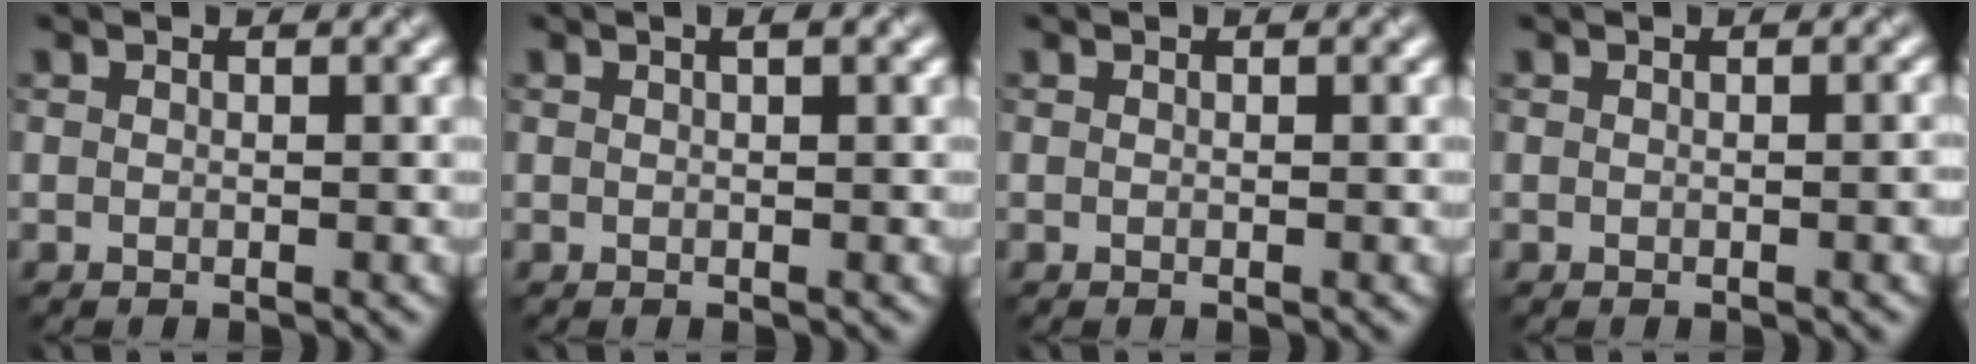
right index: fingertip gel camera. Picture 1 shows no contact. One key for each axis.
{"total": 1.1, "fx": 0.5, "fy": 0.2, "fz": 0.9, "tx": -0.014, "ty": 0.004, "tz": 0.005}
{"total": 0.0}
{"total": 0.7, "fx": -0.1, "fy": 0.1, "fz": 0.7, "tx": -0.007, "ty": 0.002, "tz": 0.000}